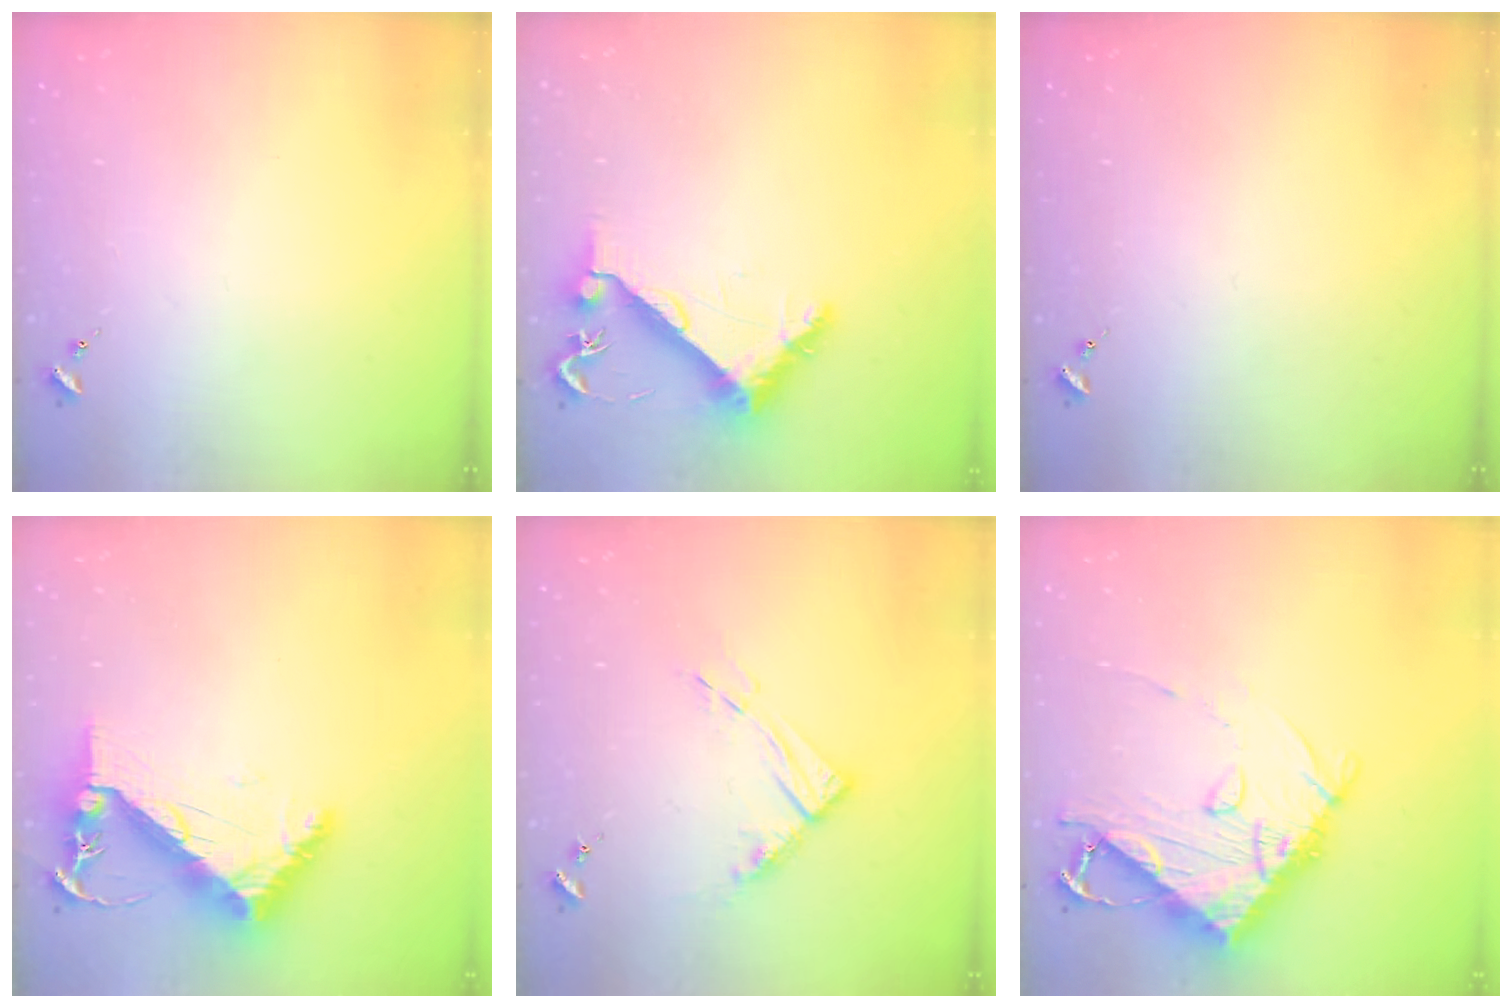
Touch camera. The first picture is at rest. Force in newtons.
{"total": 7.9, "press": 7.9, "slide": 0.4}
{"total": 0.0}
{"total": 9.0, "press": 8.9, "slide": 0.6}
{"total": 9.6, "press": 9.5, "slide": 1.1}
{"total": 14.2, "press": 14.1, "slide": 1.7}